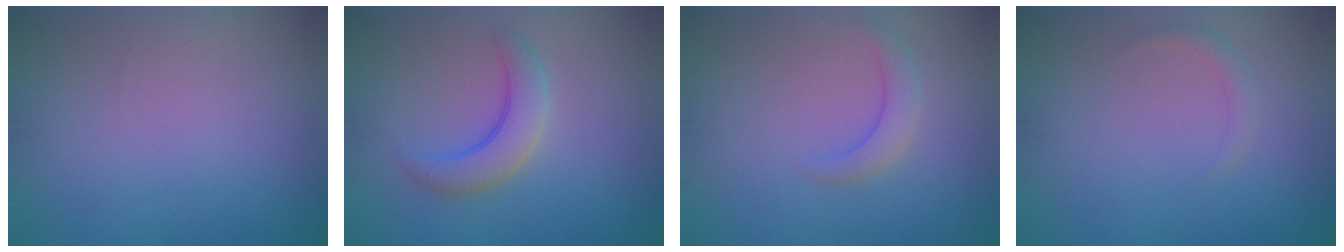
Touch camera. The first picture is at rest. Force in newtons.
{"total": 3.5, "press": 3.5, "slide": 0.3}
{"total": 2.1, "press": 2.0, "slide": 0.3}
{"total": 1.0, "press": 1.0, "slide": 0.1}